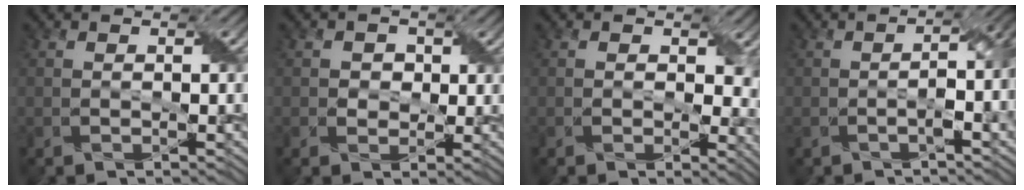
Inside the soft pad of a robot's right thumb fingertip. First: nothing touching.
{"total": 2.3, "force": [0.5, 2.1, 0.8], "torque": [-0.021, 0.001, -0.002]}
{"total": 6.1, "force": [0.7, 4.1, 4.5], "torque": [-0.058, -0.017, 0.016]}
{"total": 7.2, "force": [-1.5, 2.4, 6.7], "torque": [-0.104, -0.005, -0.025]}